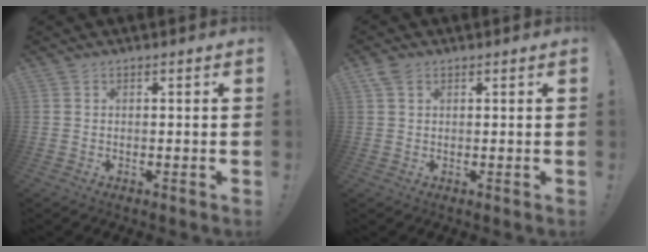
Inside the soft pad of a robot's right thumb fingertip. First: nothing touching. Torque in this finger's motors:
{"motor_torque": [0.79, 1.44, 0.20, 0.00, 0.01]}